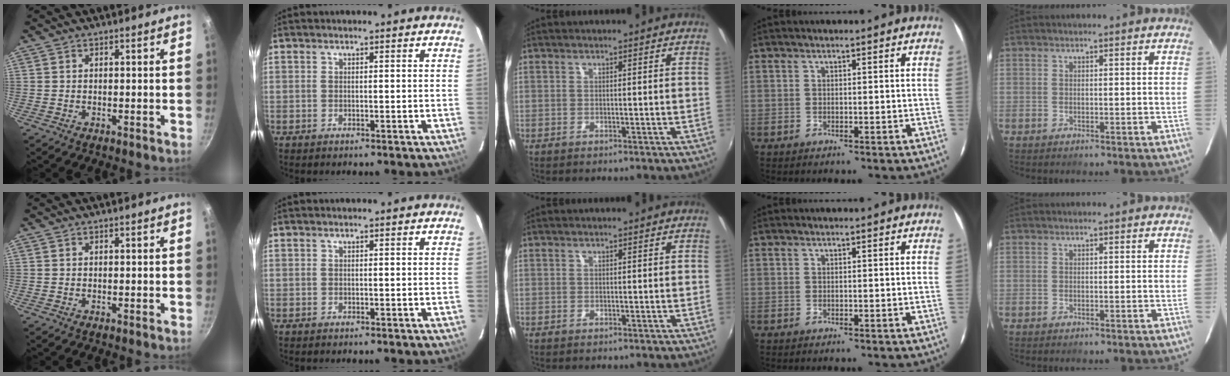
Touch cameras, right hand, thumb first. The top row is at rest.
{}